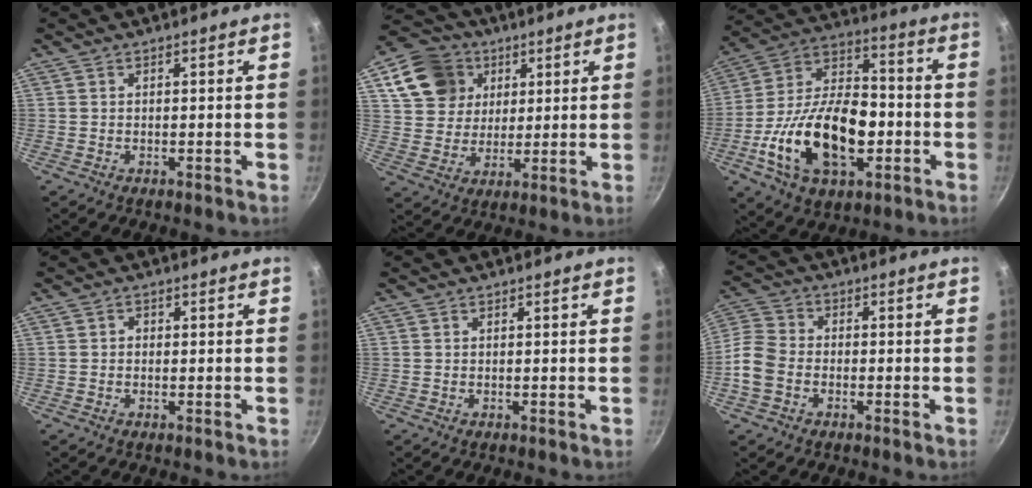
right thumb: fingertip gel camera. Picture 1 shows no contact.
{"total": 13.8, "force": [5.6, 11.3, 5.6], "torque": [-0.079, -0.002, 0.099]}
{"total": 23.5, "force": [-5.8, 13.8, 18.1], "torque": [-0.303, 0.041, -0.103]}
{"total": 0.8, "force": [-0.1, 0.7, 0.4], "torque": [-0.006, 0.005, -0.002]}
{"total": 0.0}
{"total": 7.9, "force": [-2.6, 5.9, 4.6], "torque": [-0.088, 0.026, -0.067]}